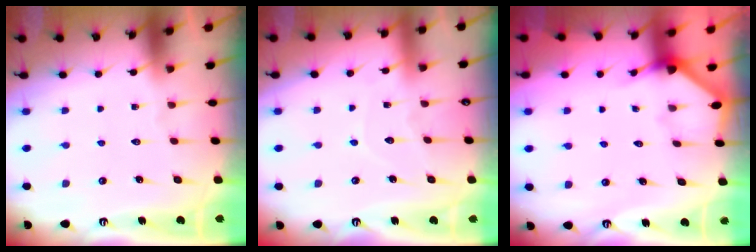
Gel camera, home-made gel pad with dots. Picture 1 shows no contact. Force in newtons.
{"total": 4.6, "press": 4.6, "slide": 0.2}
{"total": 3.4, "press": 3.3, "slide": 0.4}